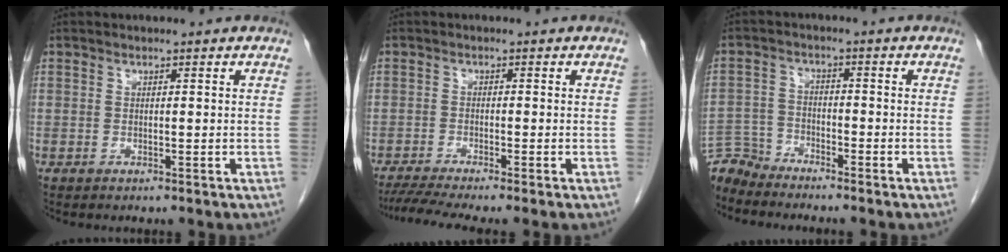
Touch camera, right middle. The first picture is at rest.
{"total": 6.1, "force": [-4.9, -0.7, 3.4], "torque": [-0.057, -0.014, -0.083]}
{"total": 4.6, "force": [-4.5, 0.1, -0.9], "torque": [0.018, -0.006, -0.088]}